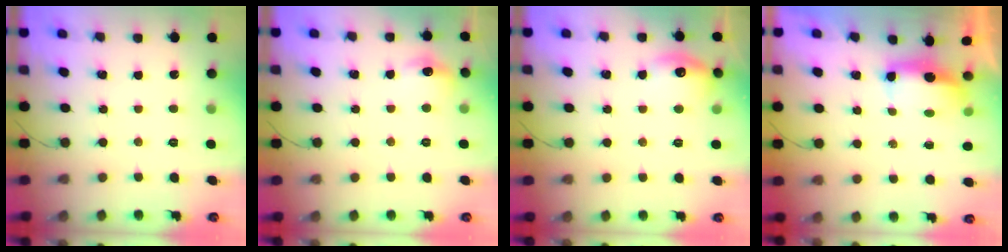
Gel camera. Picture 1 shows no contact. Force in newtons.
{"total": 7.7, "press": 7.6, "slide": 1.6}
{"total": 11.3, "press": 11.3, "slide": 0.4}
{"total": 5.8, "press": 5.8, "slide": 0.4}